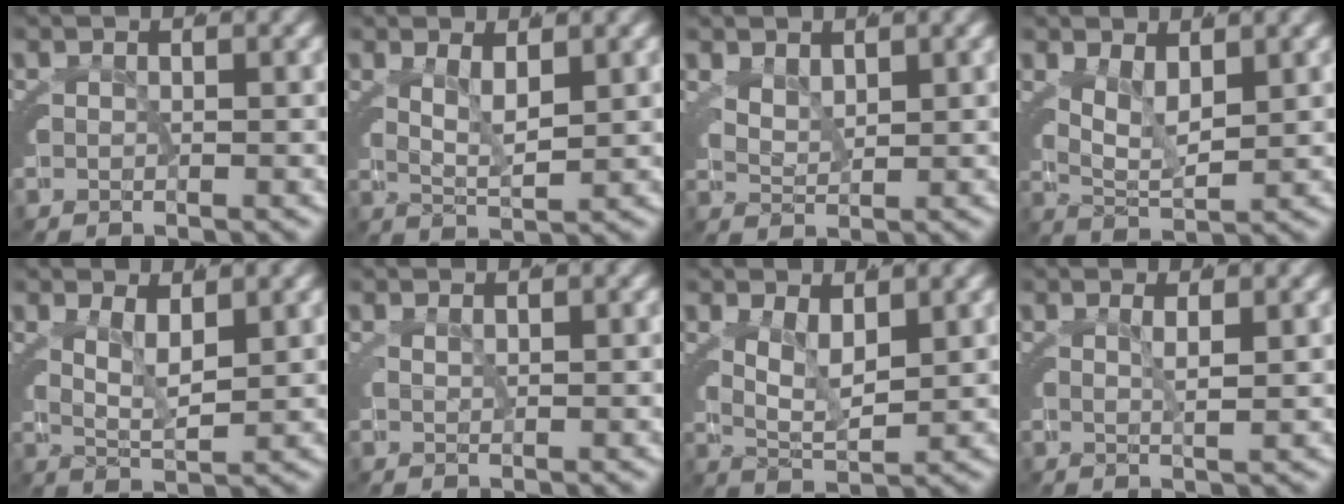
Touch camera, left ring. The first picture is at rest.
{"total": 1.9, "force": [1.0, 0.9, 1.4], "torque": [-0.028, -0.005, 0.013]}
{"total": 2.3, "force": [1.3, 1.9, 0.5], "torque": [-0.022, -0.005, 0.020]}
{"total": 3.1, "force": [1.3, 2.0, 1.9], "torque": [-0.048, -0.010, 0.021]}
{"total": 2.2, "force": [1.1, 1.0, 1.7], "torque": [-0.035, -0.009, 0.016]}
{"total": 0.0}
{"total": 2.9, "force": [1.1, 1.7, 2.0], "torque": [-0.043, -0.011, 0.017]}
{"total": 1.0, "force": [0.6, -0.7, 0.4], "torque": [-0.003, 0.001, 0.013]}